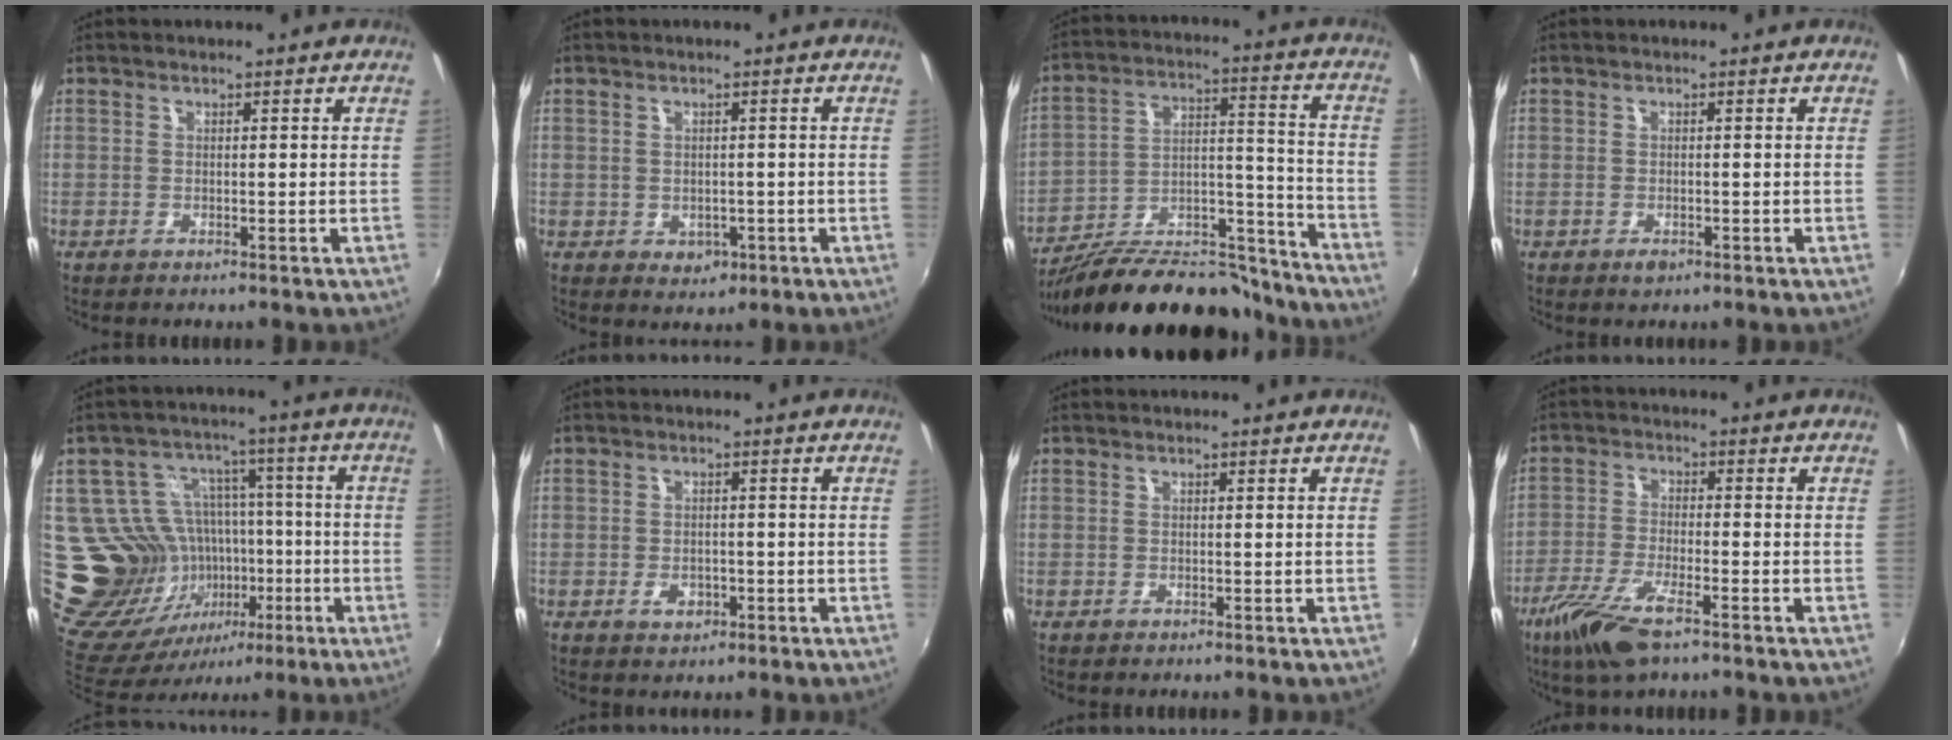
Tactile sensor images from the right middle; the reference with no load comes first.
{"total": 3.1, "force": [-0.6, 2.7, 1.3], "torque": [-0.023, -0.003, -0.001]}
{"total": 23.3, "force": [-19.5, 8.5, 9.5], "torque": [-0.157, 0.044, -0.282]}
{"total": 1.1, "force": [-0.8, 0.6, 0.6], "torque": [-0.010, -0.004, -0.015]}
{"total": 18.6, "force": [-3.1, 16.3, 8.3], "torque": [-0.192, 0.013, -0.015]}
{"total": 2.8, "force": [-1.2, 2.0, 1.4], "torque": [-0.026, -0.002, -0.017]}
{"total": 0.0}
{"total": 9.8, "force": [-6.3, 2.2, 7.2], "torque": [-0.166, -0.023, -0.126]}